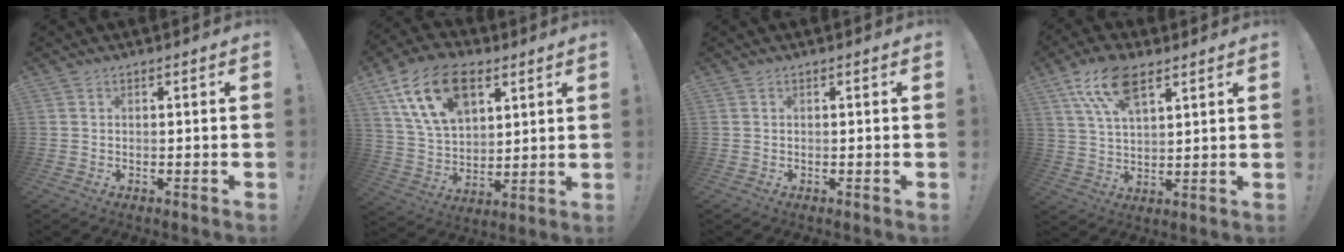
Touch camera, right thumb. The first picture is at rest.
{"total": 19.3, "force": [9.1, 12.0, 12.0], "torque": [-0.218, -0.038, 0.169]}
{"total": 0.0}
{"total": 12.5, "force": [7.2, 5.6, 8.5], "torque": [-0.150, -0.017, 0.131]}